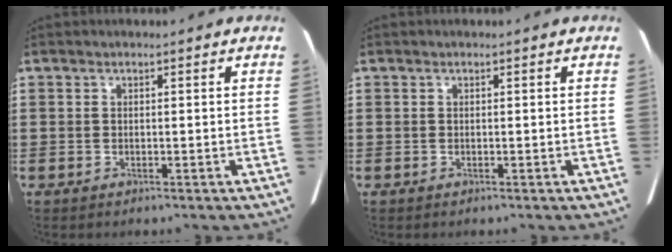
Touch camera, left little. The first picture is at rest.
{"total": 0.0}